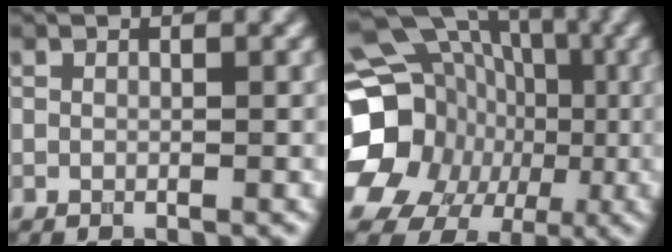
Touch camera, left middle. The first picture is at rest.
{"total": 22.4, "force": [-3.7, 19.6, 10.2], "torque": [-0.183, 0.008, -0.100]}